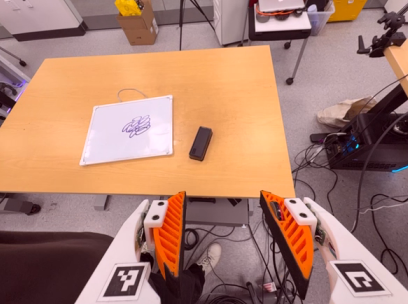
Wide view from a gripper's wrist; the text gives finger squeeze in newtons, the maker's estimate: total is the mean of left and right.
{"total": 0.0}